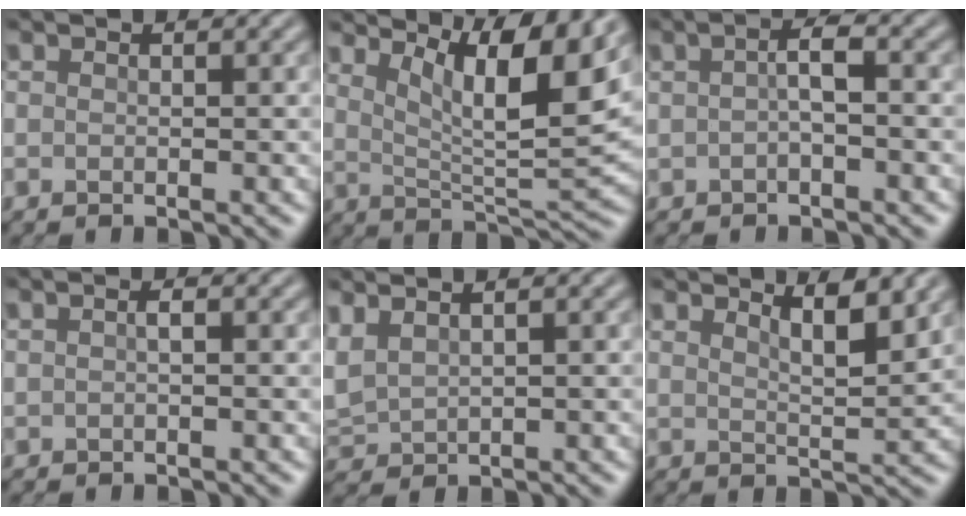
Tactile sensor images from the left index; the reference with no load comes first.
{"total": 9.5, "force": [5.2, 2.2, 7.6], "torque": [-0.122, -0.006, 0.089]}
{"total": 2.0, "force": [-0.2, 0.5, 1.9], "torque": [-0.040, 0.006, -0.008]}
{"total": 0.6, "force": [0.0, 0.2, 0.6], "torque": [-0.016, 0.002, -0.001]}
{"total": 2.3, "force": [1.2, 1.2, 1.5], "torque": [-0.054, 0.009, 0.030]}
{"total": 4.0, "force": [2.9, 1.0, 2.6], "torque": [-0.041, -0.001, 0.041]}